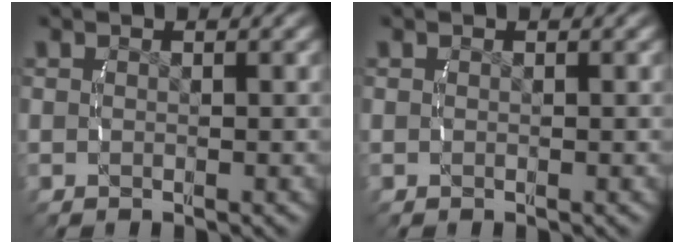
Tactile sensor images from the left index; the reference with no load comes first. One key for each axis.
{"total": 0.0}